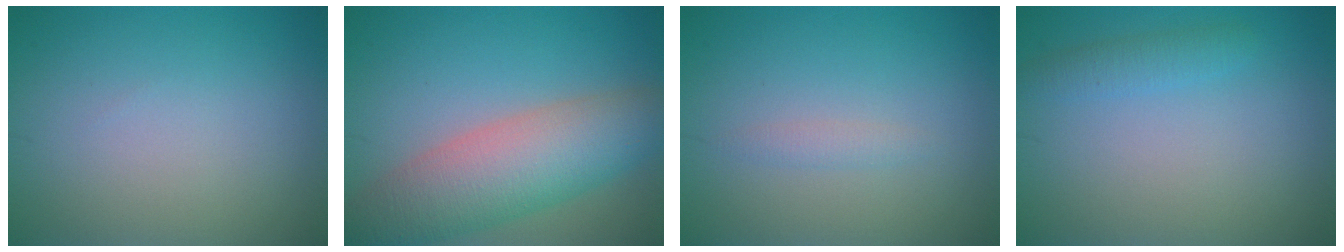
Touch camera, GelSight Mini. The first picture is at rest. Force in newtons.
{"total": 8.2, "press": 8.2, "slide": 0.5}
{"total": 0.9, "press": 0.9, "slide": 0.0}
{"total": 1.6, "press": 1.6, "slide": 0.0}